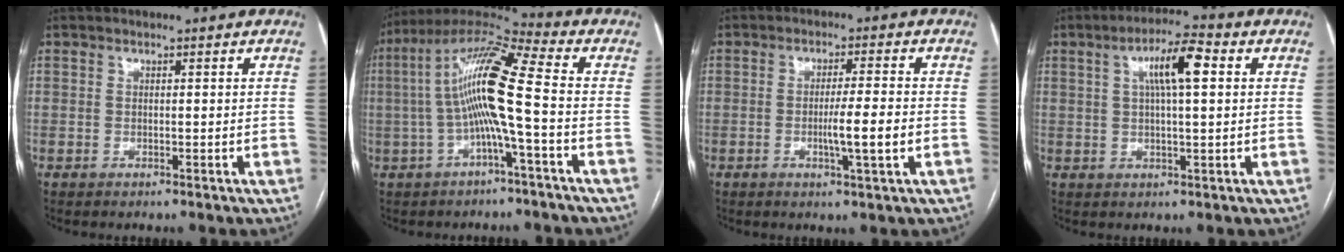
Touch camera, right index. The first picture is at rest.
{"total": 12.6, "force": [-1.0, 0.2, 12.6], "torque": [-0.242, 0.030, -0.028]}
{"total": 5.5, "force": [-1.3, -0.3, 5.4], "torque": [-0.091, -0.008, -0.020]}
{"total": 7.8, "force": [2.2, 1.2, 7.3], "torque": [-0.130, 0.017, 0.037]}